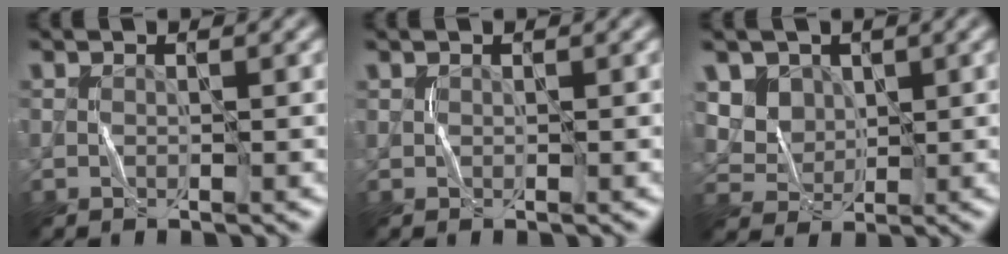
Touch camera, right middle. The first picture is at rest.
{"total": 0.0}
{"total": 5.4, "force": [2.6, 4.2, 2.1], "torque": [-0.058, -0.002, 0.056]}